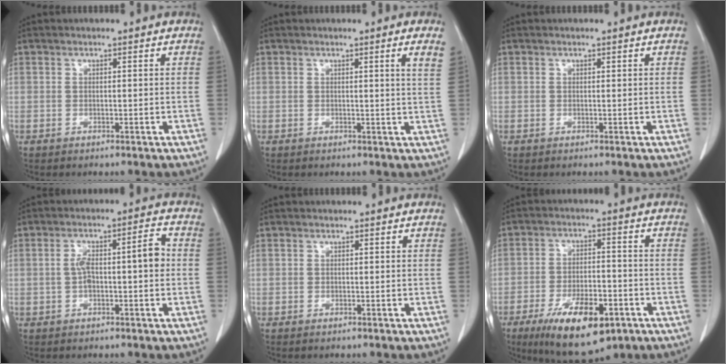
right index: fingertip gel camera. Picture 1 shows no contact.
{"total": 2.2, "force": [1.3, -0.6, 1.7], "torque": [-0.026, -0.010, 0.013]}
{"total": 0.0}
{"total": 6.5, "force": [-0.1, 1.6, 6.3], "torque": [-0.112, 0.029, -0.001]}
{"total": 0.0}
{"total": 13.6, "force": [-7.2, 5.1, 10.4], "torque": [-0.181, -0.014, -0.109]}